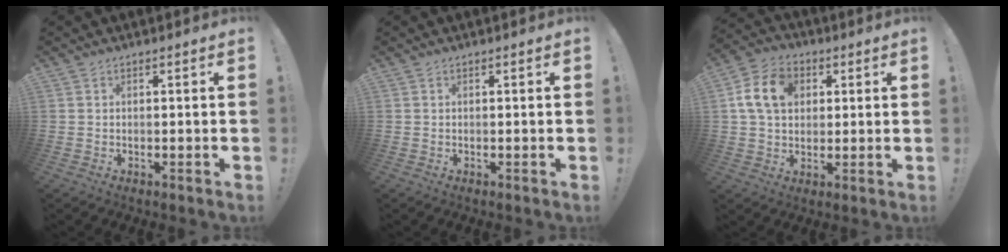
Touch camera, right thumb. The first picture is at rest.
{"total": 0.0}
{"total": 12.9, "force": [3.3, 9.7, 7.8], "torque": [-0.132, 0.011, 0.067]}